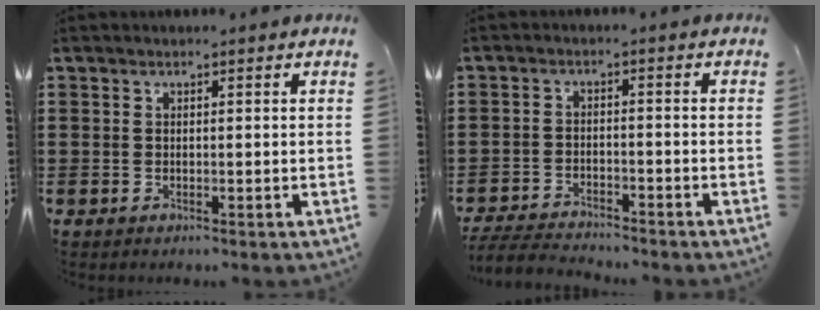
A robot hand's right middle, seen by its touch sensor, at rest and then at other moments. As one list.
[{"total": 4.3, "force": [-4.2, 0.5, 0.5], "torque": [-0.014, 0.001, -0.090]}]